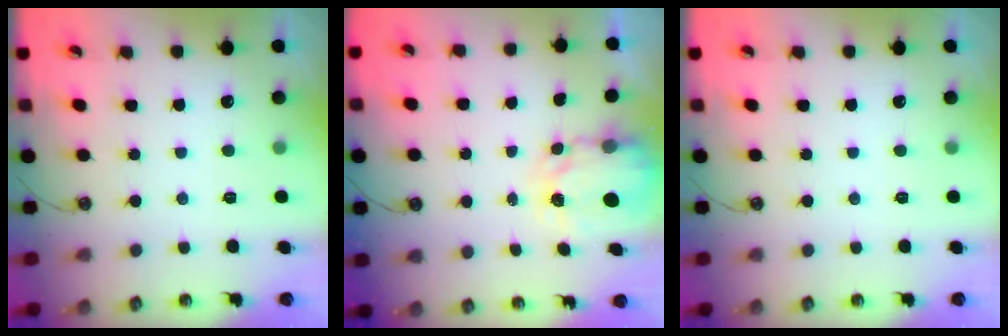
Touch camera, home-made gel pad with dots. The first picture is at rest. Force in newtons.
{"total": 3.9, "press": 3.9, "slide": 0.1}
{"total": 0.0}